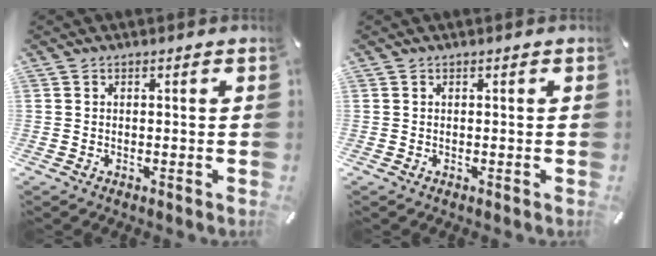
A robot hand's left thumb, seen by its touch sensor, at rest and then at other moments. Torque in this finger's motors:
{"motor_torque": [-0.09, -0.04, 0.00, -0.01, 0.00]}